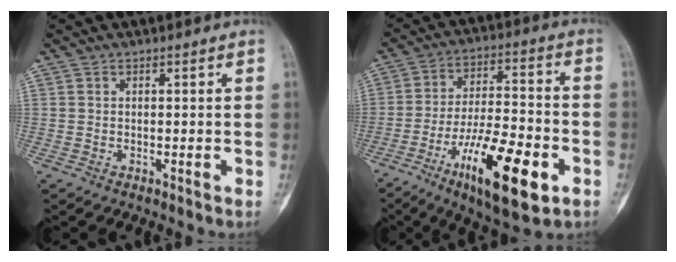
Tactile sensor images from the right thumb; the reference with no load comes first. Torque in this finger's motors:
{"motor_torque": [0.36, 0.63, 0.74, 0.11, 0.17]}